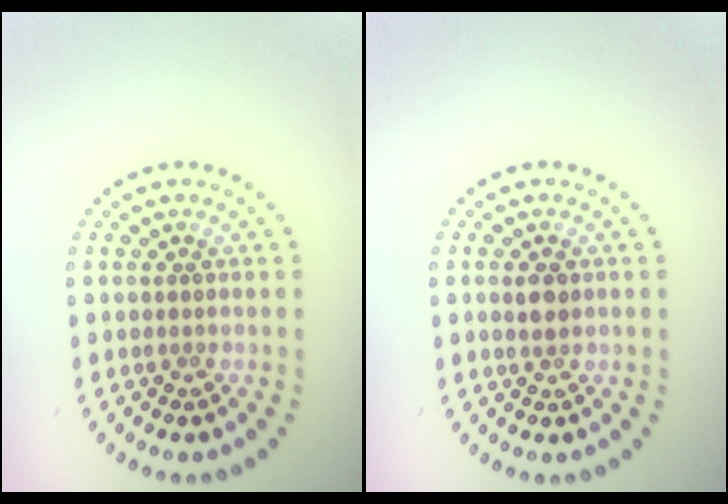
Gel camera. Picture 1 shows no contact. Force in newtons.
{"total": 1.5, "press": 1.4, "slide": 0.5}